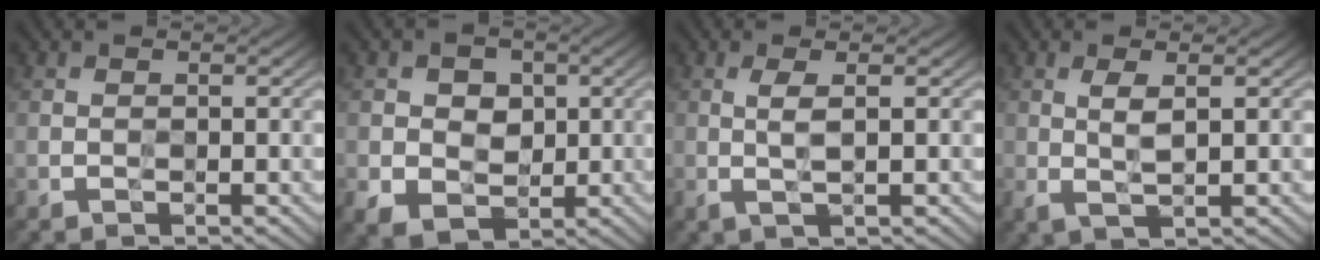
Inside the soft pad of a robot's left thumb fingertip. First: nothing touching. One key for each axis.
{"total": 5.9, "fx": 0.1, "fy": 5.0, "fz": 3.1, "tx": -0.060, "ty": -0.003, "tz": -0.004}
{"total": 2.4, "fx": 0.5, "fy": 0.2, "fz": 2.4, "tx": -0.050, "ty": 0.005, "tz": 0.009}
{"total": 3.0, "fx": 0.8, "fy": 0.7, "fz": 2.8, "tx": -0.059, "ty": -0.001, "tz": 0.018}